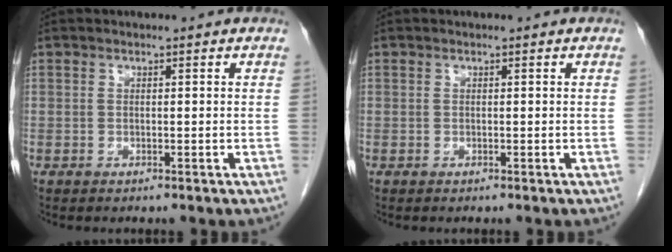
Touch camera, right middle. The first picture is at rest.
{"total": 0.0}